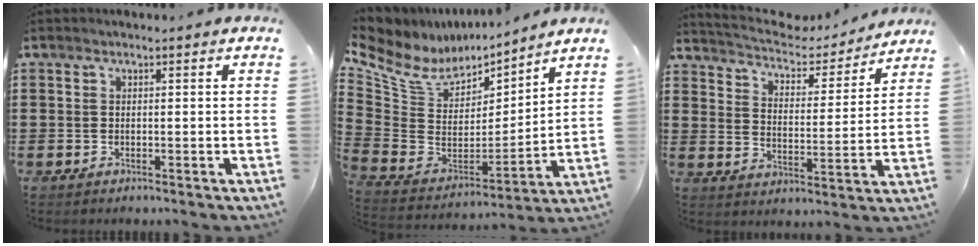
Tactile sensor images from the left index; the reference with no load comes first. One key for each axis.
{"total": 7.2, "fx": 5.3, "fy": 4.2, "fz": 2.6, "tx": -0.088, "ty": -0.035, "tz": 0.094}
{"total": 4.4, "fx": 4.3, "fy": 0.9, "fz": 0.9, "tx": -0.046, "ty": -0.032, "tz": 0.066}